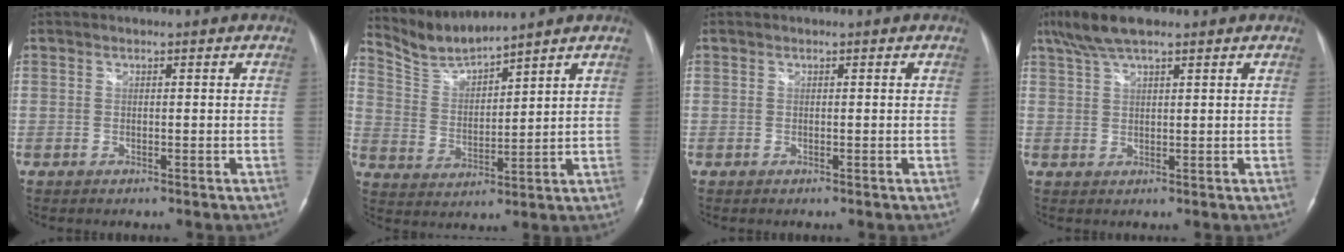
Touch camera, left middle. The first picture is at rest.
{"total": 6.7, "force": [6.6, -1.0, 0.3], "torque": [-0.027, -0.002, 0.147]}
{"total": 0.0}
{"total": 6.6, "force": [4.7, 1.4, 4.3], "torque": [-0.094, 0.023, 0.088]}